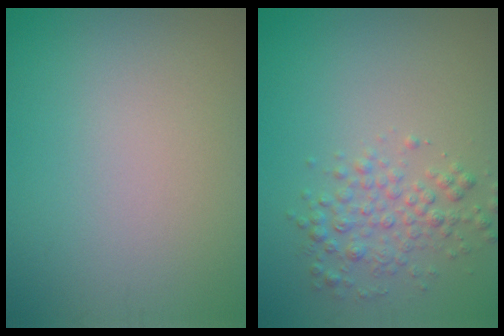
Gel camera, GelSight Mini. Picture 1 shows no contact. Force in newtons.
{"total": 2.9, "press": 2.9, "slide": 0.1}